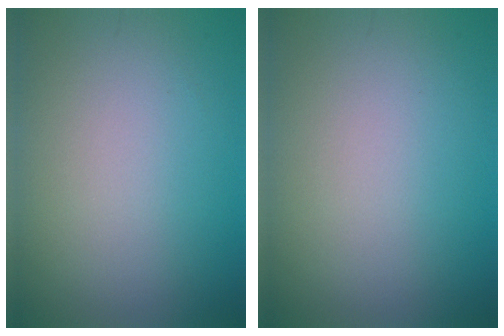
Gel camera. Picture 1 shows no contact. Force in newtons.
{"total": 0.0}